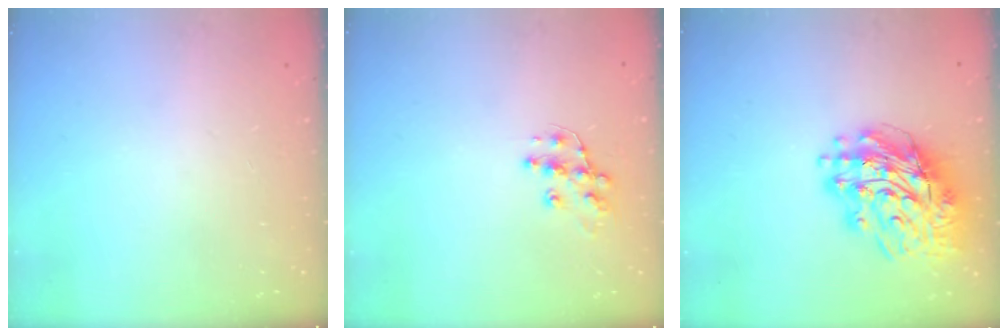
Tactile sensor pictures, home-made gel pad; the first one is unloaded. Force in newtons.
{"total": 10.2, "press": 10.2, "slide": 0.8}
{"total": 18.5, "press": 18.3, "slide": 3.0}